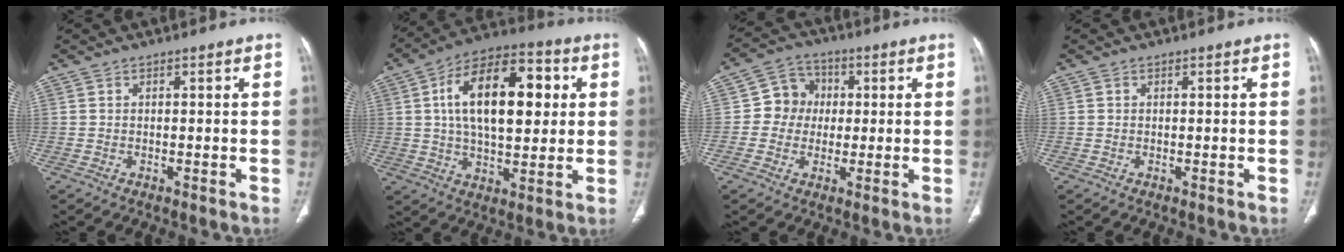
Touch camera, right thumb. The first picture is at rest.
{"total": 20.2, "force": [4.0, 10.6, 16.7], "torque": [-0.246, 0.015, 0.058]}
{"total": 7.2, "force": [0.3, 6.8, 2.6], "torque": [-0.006, 0.012, -0.008]}
{"total": 0.0}